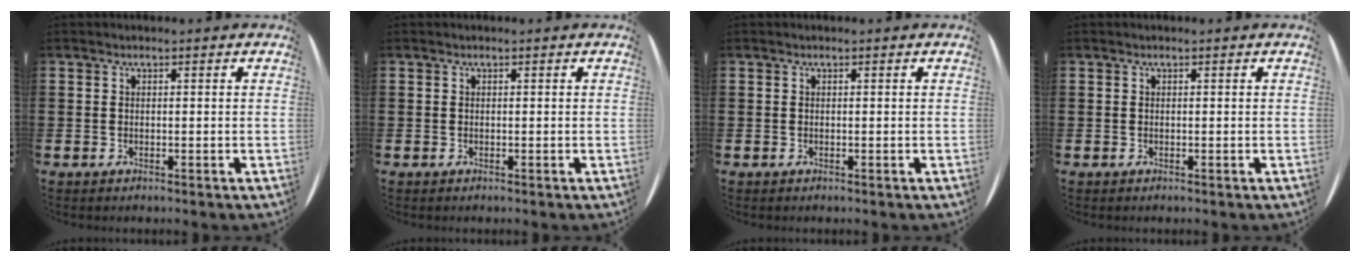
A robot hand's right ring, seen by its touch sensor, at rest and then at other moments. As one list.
[{"total": 0.0}, {"total": 0.0}, {"total": 0.0}]